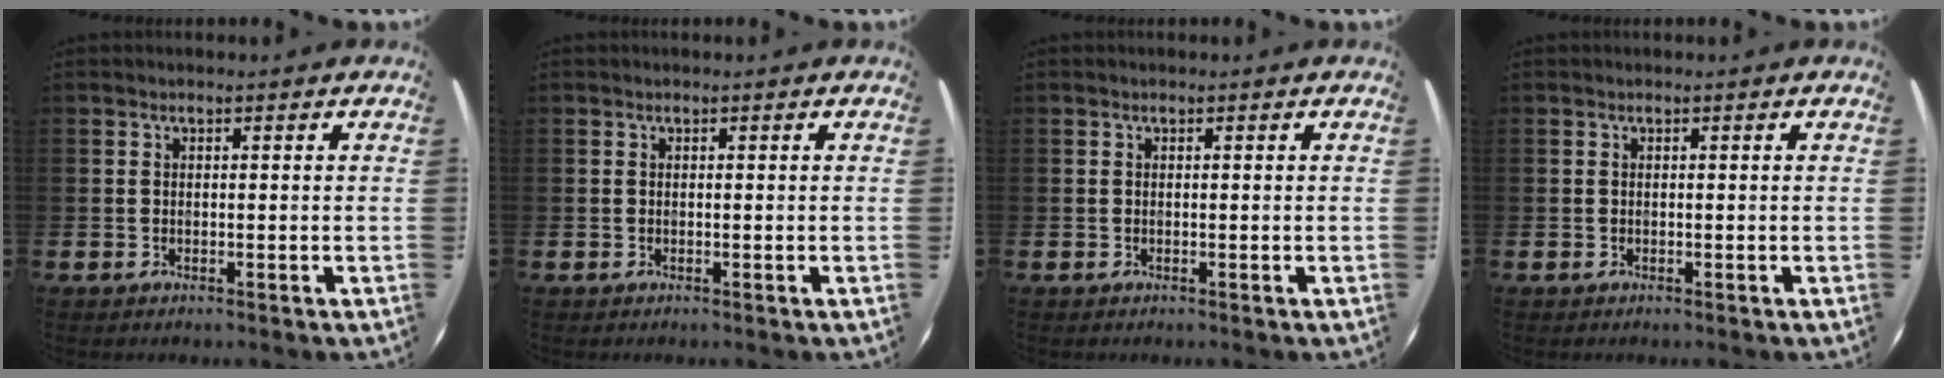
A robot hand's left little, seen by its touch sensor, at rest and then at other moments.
{"total": 0.0}
{"total": 0.0}
{"total": 0.0}